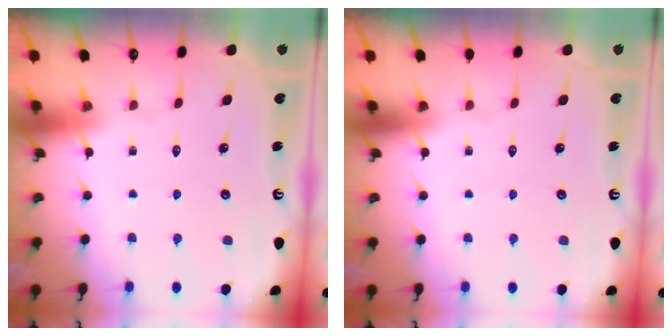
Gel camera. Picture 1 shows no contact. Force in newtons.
{"total": 0.0}